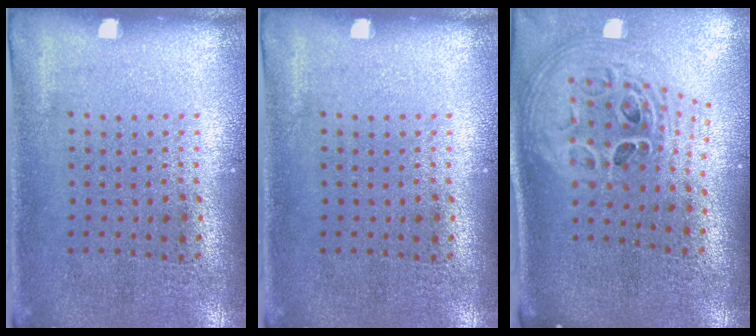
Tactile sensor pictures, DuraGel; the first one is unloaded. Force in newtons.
{"total": 0.0}
{"total": 2.8, "press": 2.0, "slide": 1.9}